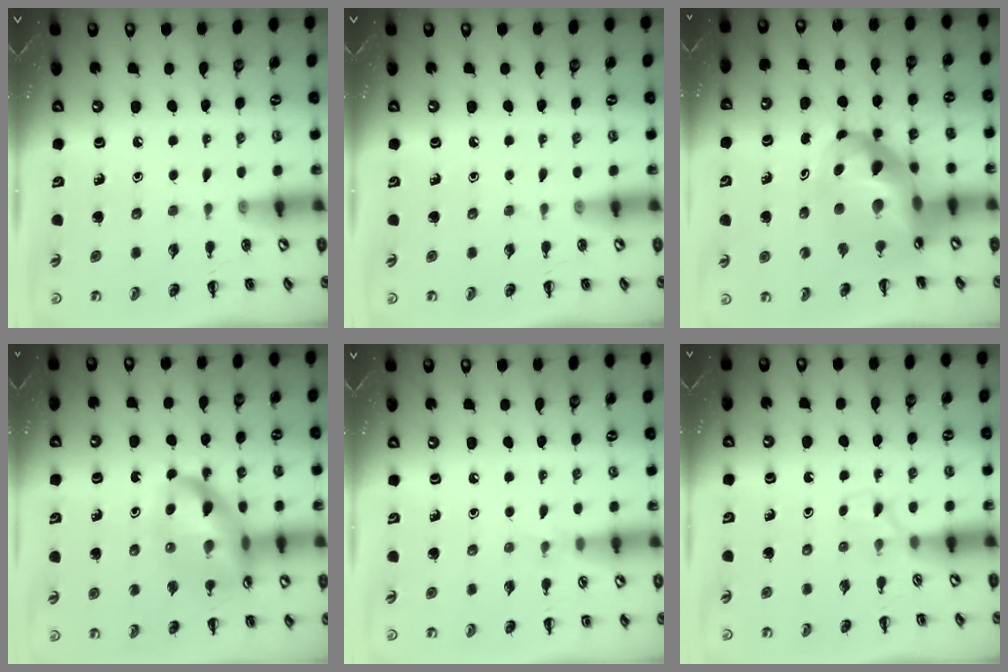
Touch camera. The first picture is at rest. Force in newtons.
{"total": 0.0}
{"total": 16.0, "press": 15.4, "slide": 4.2}
{"total": 17.9, "press": 17.5, "slide": 3.7}
{"total": 4.3, "press": 4.1, "slide": 1.2}
{"total": 2.5, "press": 2.3, "slide": 1.0}